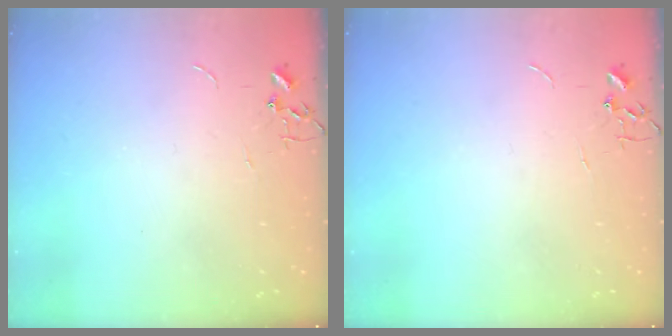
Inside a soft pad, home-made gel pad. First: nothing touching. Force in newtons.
{"total": 0.0}